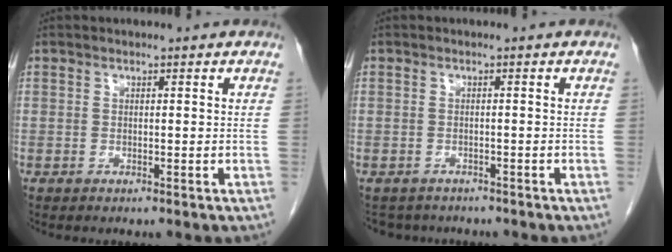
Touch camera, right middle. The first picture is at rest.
{"total": 4.2, "force": [-3.8, 1.8, 0.1], "torque": [0.001, 0.001, -0.052]}